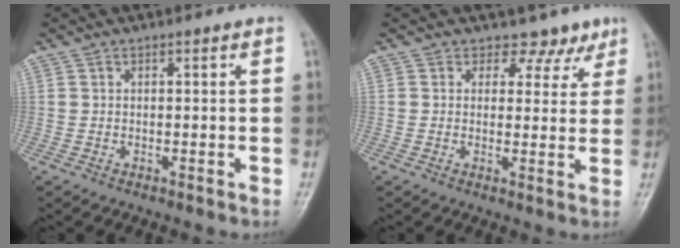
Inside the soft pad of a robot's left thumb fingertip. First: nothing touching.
{"total": 5.1, "force": [3.7, 3.6, 0.3], "torque": [0.026, -0.022, 0.034]}